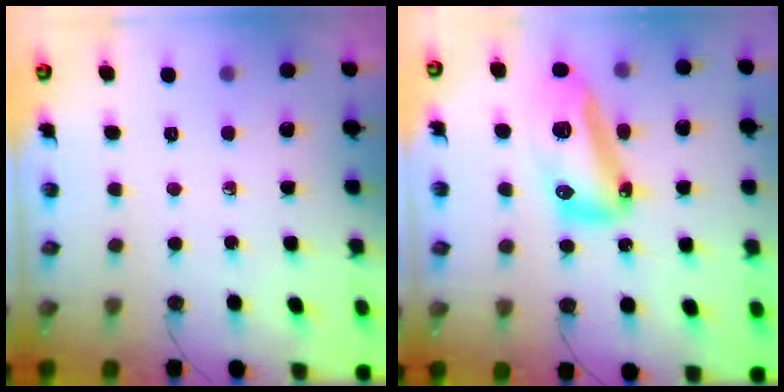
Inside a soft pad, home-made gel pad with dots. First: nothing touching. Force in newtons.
{"total": 23.9, "press": 19.7, "slide": 13.5}